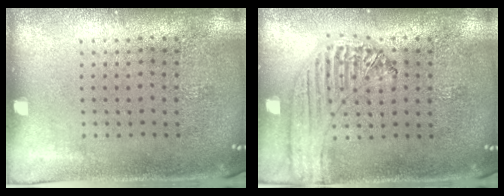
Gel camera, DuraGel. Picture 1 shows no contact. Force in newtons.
{"total": 1.3, "press": 1.3, "slide": 0.2}